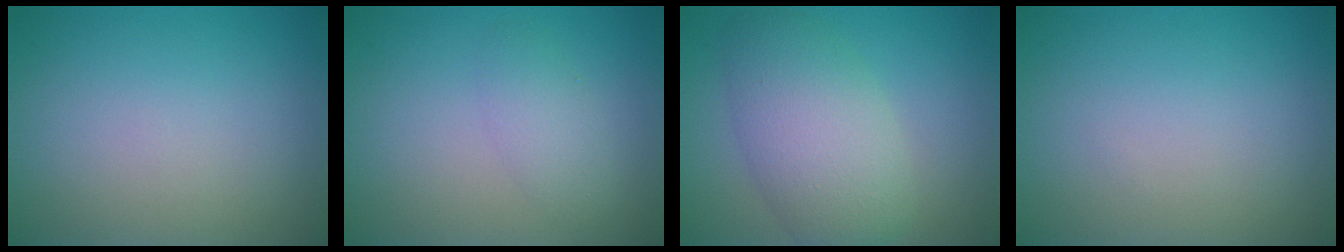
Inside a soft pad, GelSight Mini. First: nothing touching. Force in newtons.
{"total": 1.9, "press": 1.9, "slide": 0.1}
{"total": 6.5, "press": 6.5, "slide": 0.3}
{"total": 0.0}